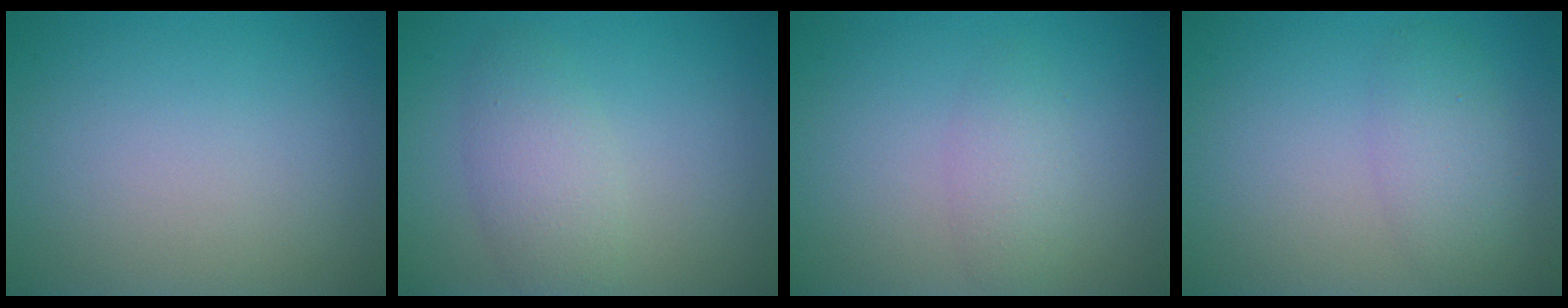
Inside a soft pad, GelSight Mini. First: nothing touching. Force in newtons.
{"total": 3.2, "press": 3.2, "slide": 0.1}
{"total": 2.0, "press": 2.0, "slide": 0.0}
{"total": 3.0, "press": 3.0, "slide": 0.1}